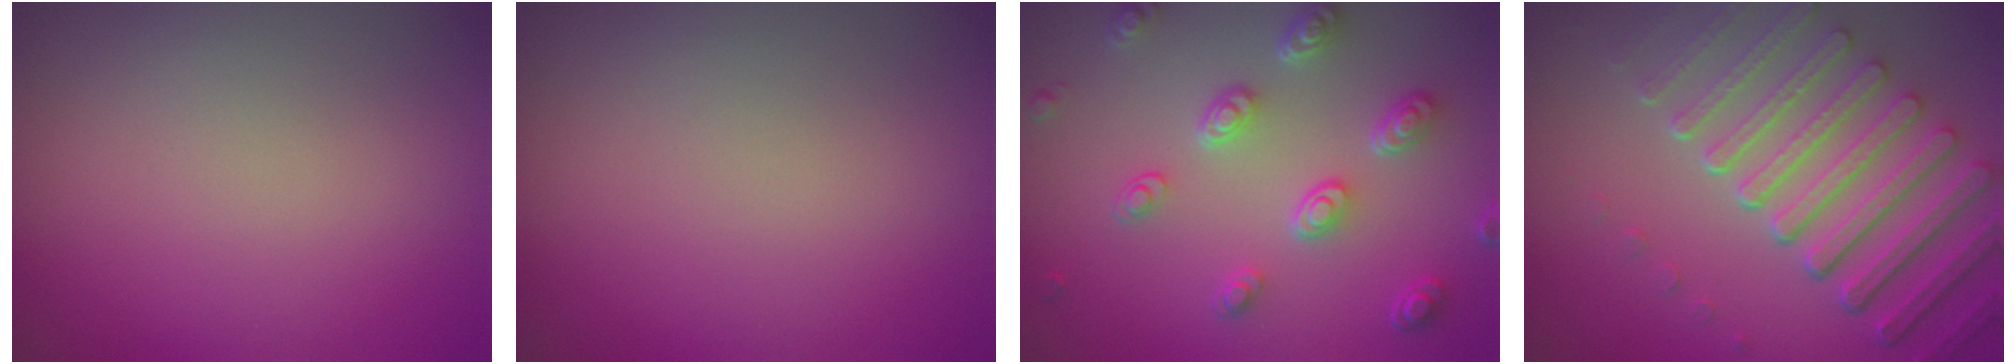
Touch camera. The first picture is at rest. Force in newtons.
{"total": 0.0}
{"total": 4.6, "press": 3.3, "slide": 3.1}
{"total": 7.2, "press": 5.6, "slide": 4.6}